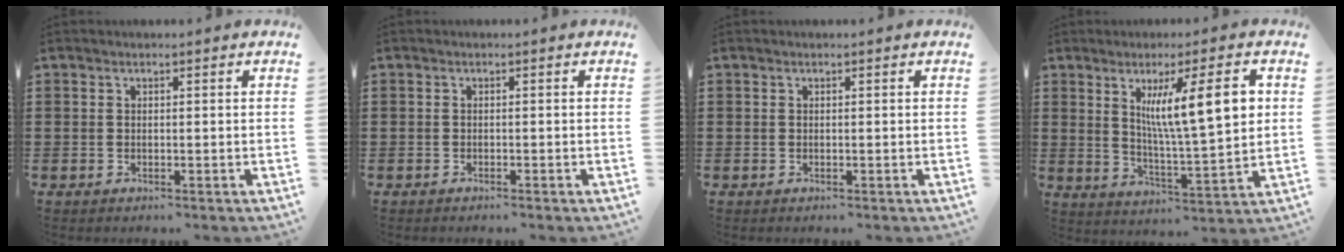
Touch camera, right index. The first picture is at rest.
{"total": 0.5, "force": [-0.5, 0.0, 0.2], "torque": [-0.005, -0.002, -0.010]}
{"total": 0.0}
{"total": 11.5, "force": [3.8, 2.0, 10.7], "torque": [-0.184, -0.002, 0.057]}